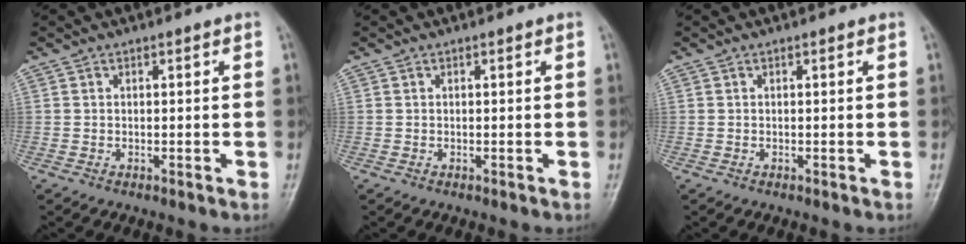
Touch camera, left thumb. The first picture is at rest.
{"total": 0.0}
{"total": 0.0}